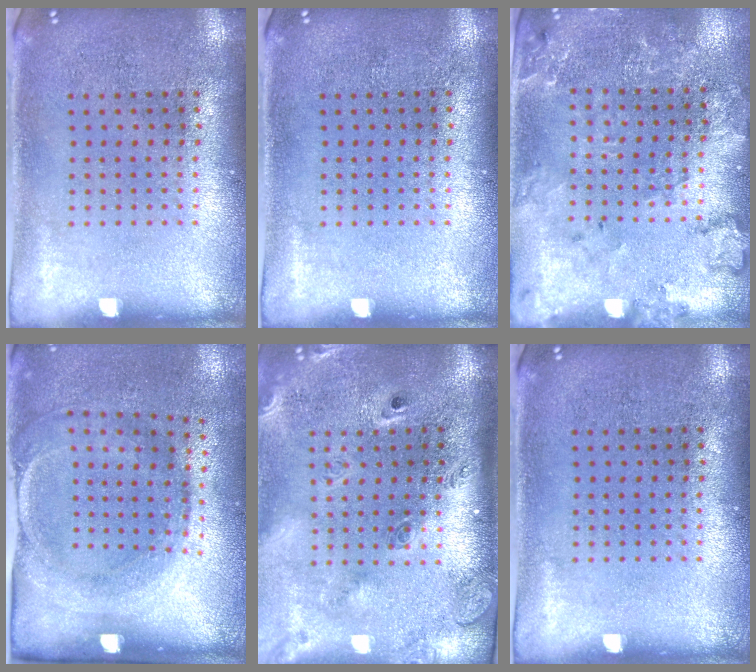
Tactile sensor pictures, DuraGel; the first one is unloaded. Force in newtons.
{"total": 0.0}
{"total": 1.9, "press": 1.9, "slide": 0.2}
{"total": 1.8, "press": 1.2, "slide": 1.4}
{"total": 2.7, "press": 1.8, "slide": 1.9}
{"total": 0.0}